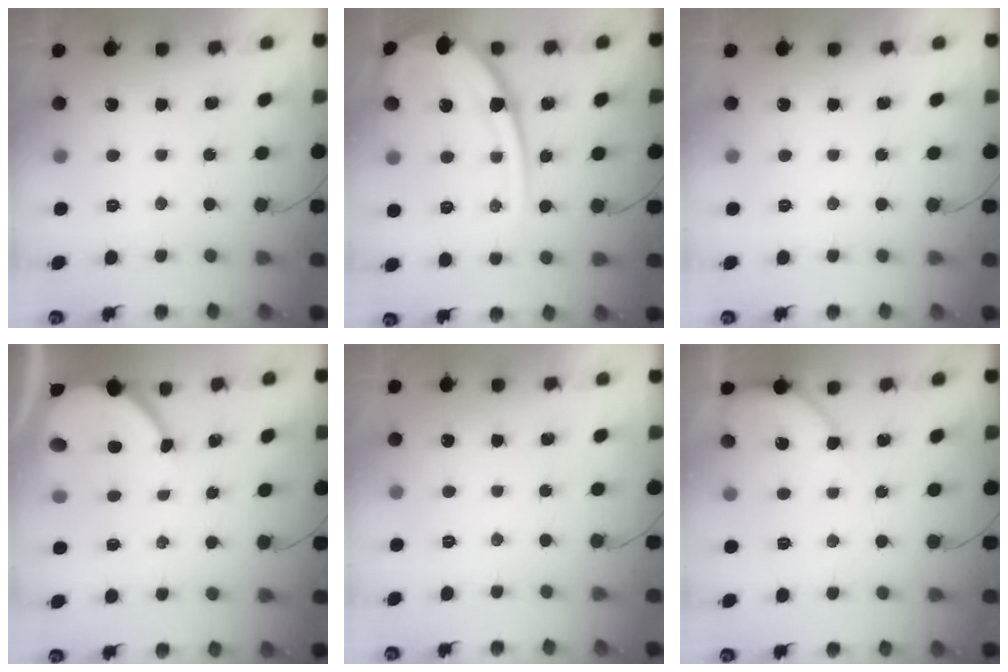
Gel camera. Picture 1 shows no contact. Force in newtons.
{"total": 15.5, "press": 15.3, "slide": 2.0}
{"total": 0.0}
{"total": 5.6, "press": 5.6, "slide": 0.5}
{"total": 0.0}
{"total": 2.9, "press": 2.9, "slide": 0.3}